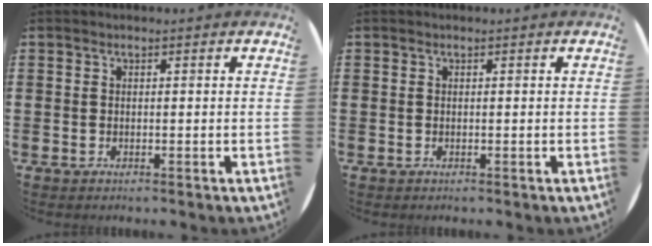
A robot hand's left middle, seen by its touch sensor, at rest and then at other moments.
{"total": 0.0}